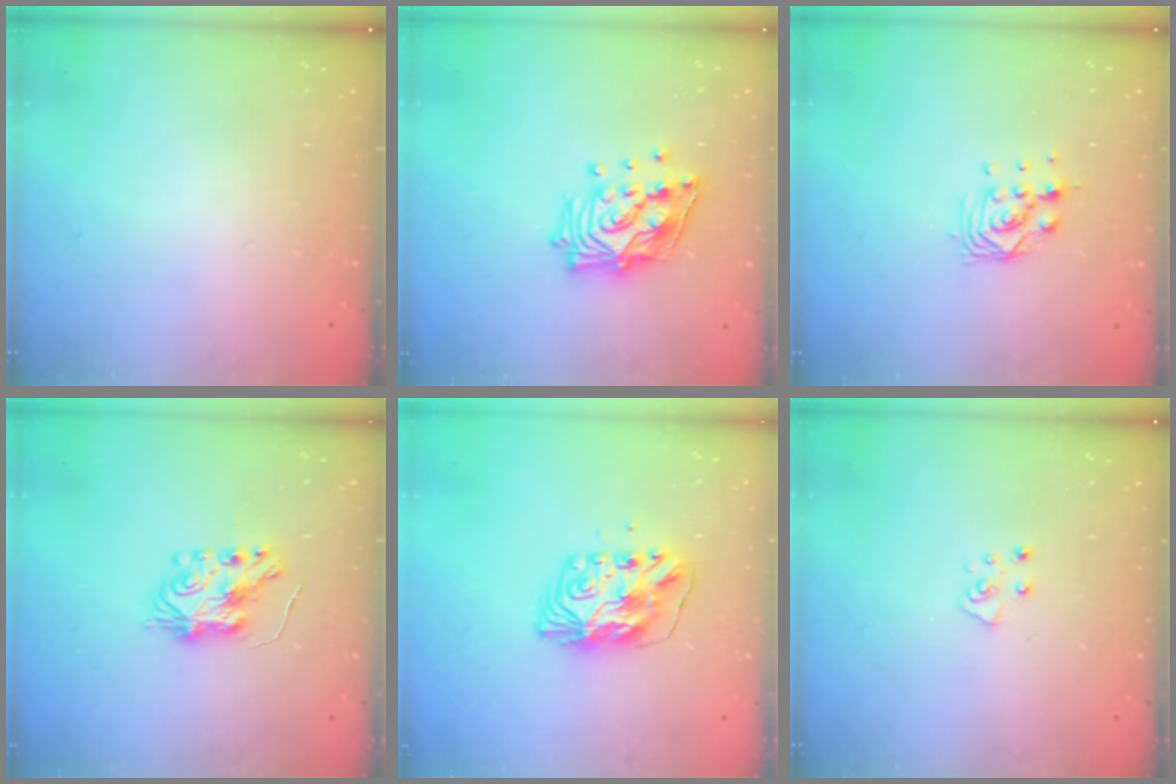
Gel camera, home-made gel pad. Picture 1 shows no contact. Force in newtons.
{"total": 16.7, "press": 16.7, "slide": 1.2}
{"total": 7.9, "press": 7.8, "slide": 0.6}
{"total": 7.3, "press": 7.2, "slide": 0.6}
{"total": 10.3, "press": 10.3, "slide": 0.8}
{"total": 5.3, "press": 5.3, "slide": 0.5}